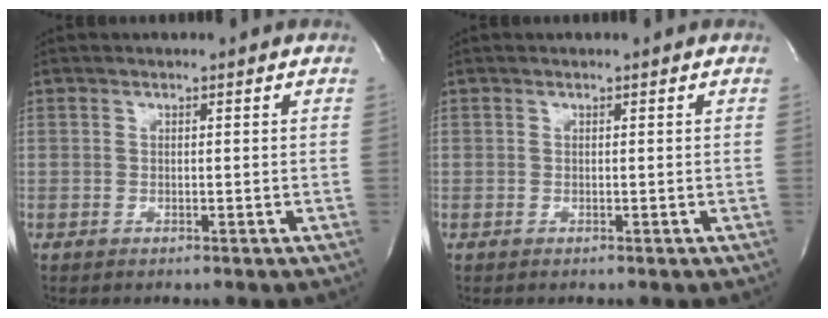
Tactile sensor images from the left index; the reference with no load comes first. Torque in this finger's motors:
{"motor_torque": [0.00, 0.00, 0.00, 0.00]}